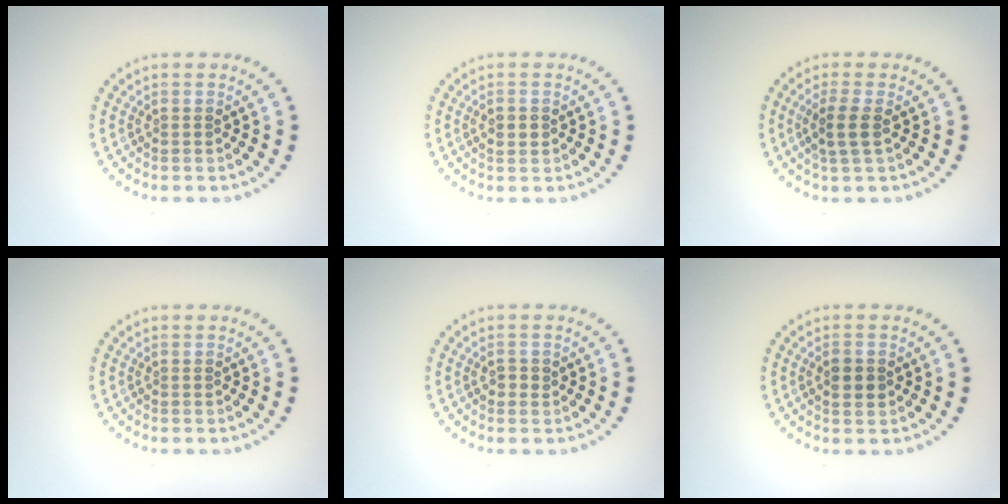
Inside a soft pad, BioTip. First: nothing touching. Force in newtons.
{"total": 1.2, "press": 1.2, "slide": 0.0}
{"total": 2.3, "press": 2.1, "slide": 0.9}
{"total": 0.0}
{"total": 1.1, "press": 1.0, "slide": 0.5}
{"total": 2.3, "press": 2.3, "slide": 0.0}